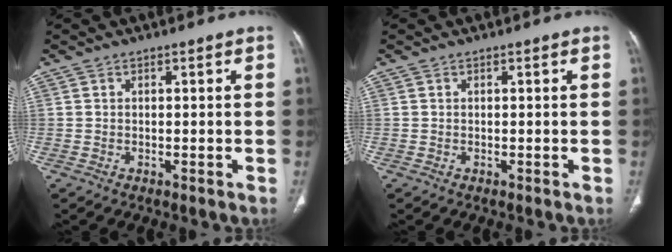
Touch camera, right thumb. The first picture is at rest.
{"total": 0.0}